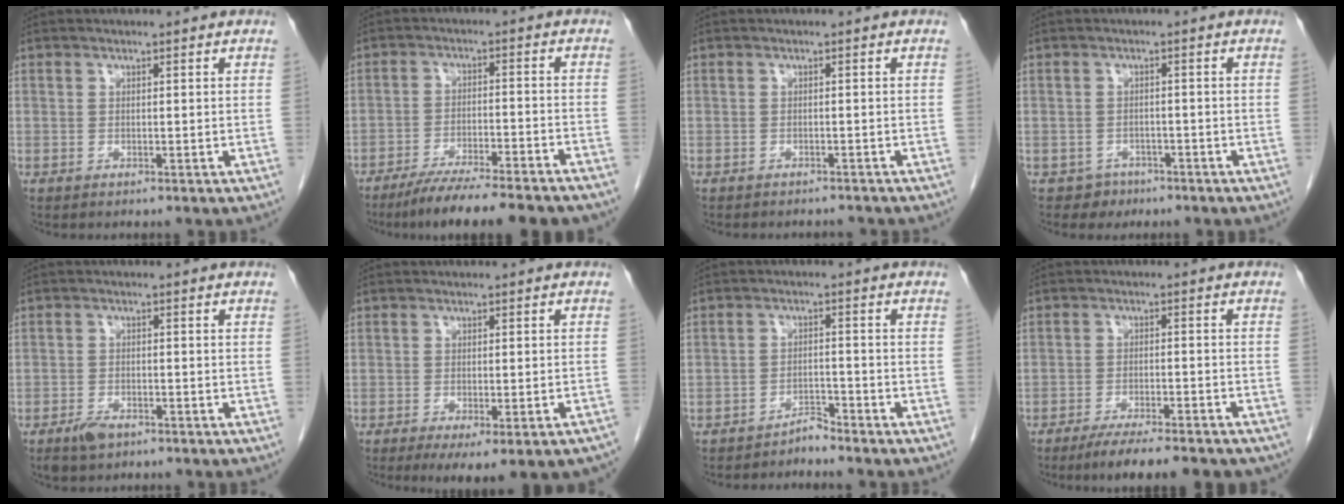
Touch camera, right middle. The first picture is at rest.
{"total": 14.6, "force": [-12.4, 1.1, 7.5], "torque": [-0.111, -0.017, -0.186]}
{"total": 4.8, "force": [-4.5, 1.5, 1.1], "torque": [-0.010, 0.000, -0.053]}
{"total": 2.6, "force": [-1.6, 2.0, -0.2], "torque": [0.000, 0.012, -0.021]}
{"total": 3.1, "force": [-2.1, 1.4, 1.8], "torque": [-0.037, -0.003, -0.032]}
{"total": 9.1, "force": [-6.3, 2.0, 6.1], "torque": [-0.070, -0.006, -0.081]}
{"total": 2.3, "force": [-2.3, 0.2, 0.2], "torque": [0.003, -0.004, -0.038]}
{"total": 11.0, "force": [-9.0, 1.9, 6.0], "torque": [-0.078, -0.011, -0.126]}